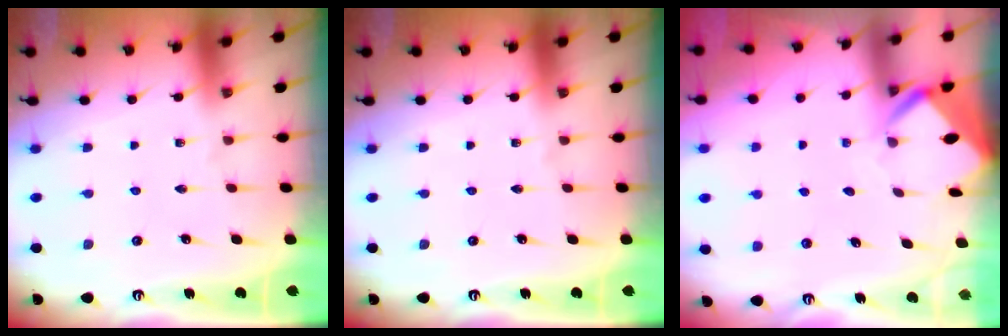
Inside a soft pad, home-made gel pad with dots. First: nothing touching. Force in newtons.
{"total": 0.0}
{"total": 3.7, "press": 3.6, "slide": 0.3}